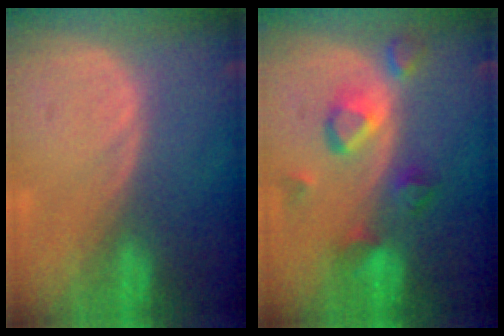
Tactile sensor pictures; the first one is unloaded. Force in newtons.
{"total": 5.8, "press": 5.7, "slide": 0.6}